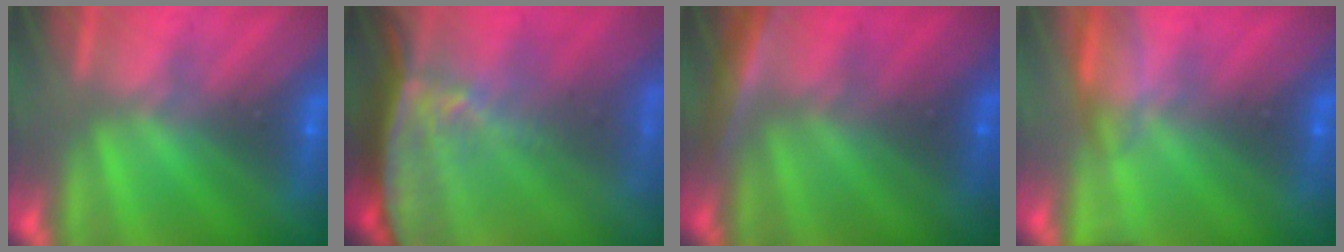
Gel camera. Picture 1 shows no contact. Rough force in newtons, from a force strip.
{"total": 7.6}
{"total": 2.9}
{"total": 5.3}